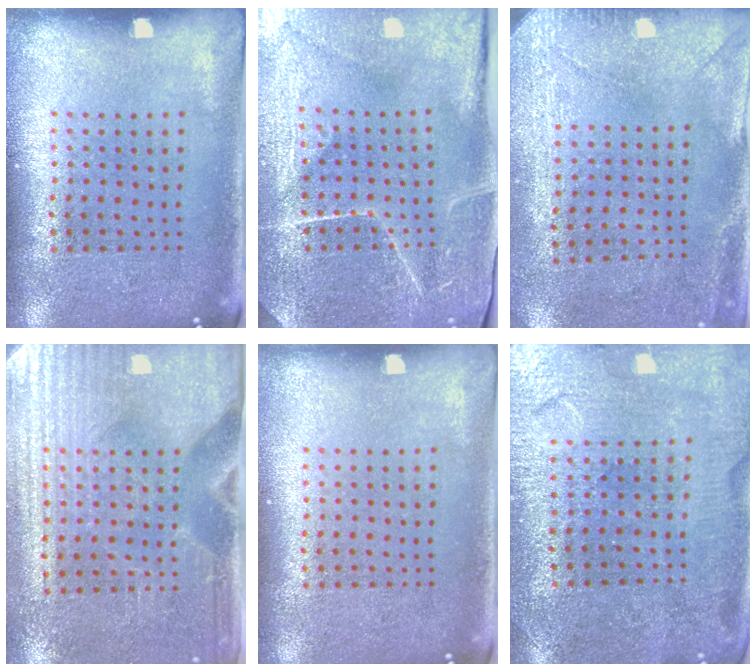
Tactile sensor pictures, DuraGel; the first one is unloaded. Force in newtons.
{"total": 4.0, "press": 4.0, "slide": 0.6}
{"total": 2.9, "press": 2.3, "slide": 1.8}
{"total": 3.4, "press": 3.1, "slide": 1.4}
{"total": 0.0}
{"total": 1.5, "press": 1.5, "slide": 0.2}